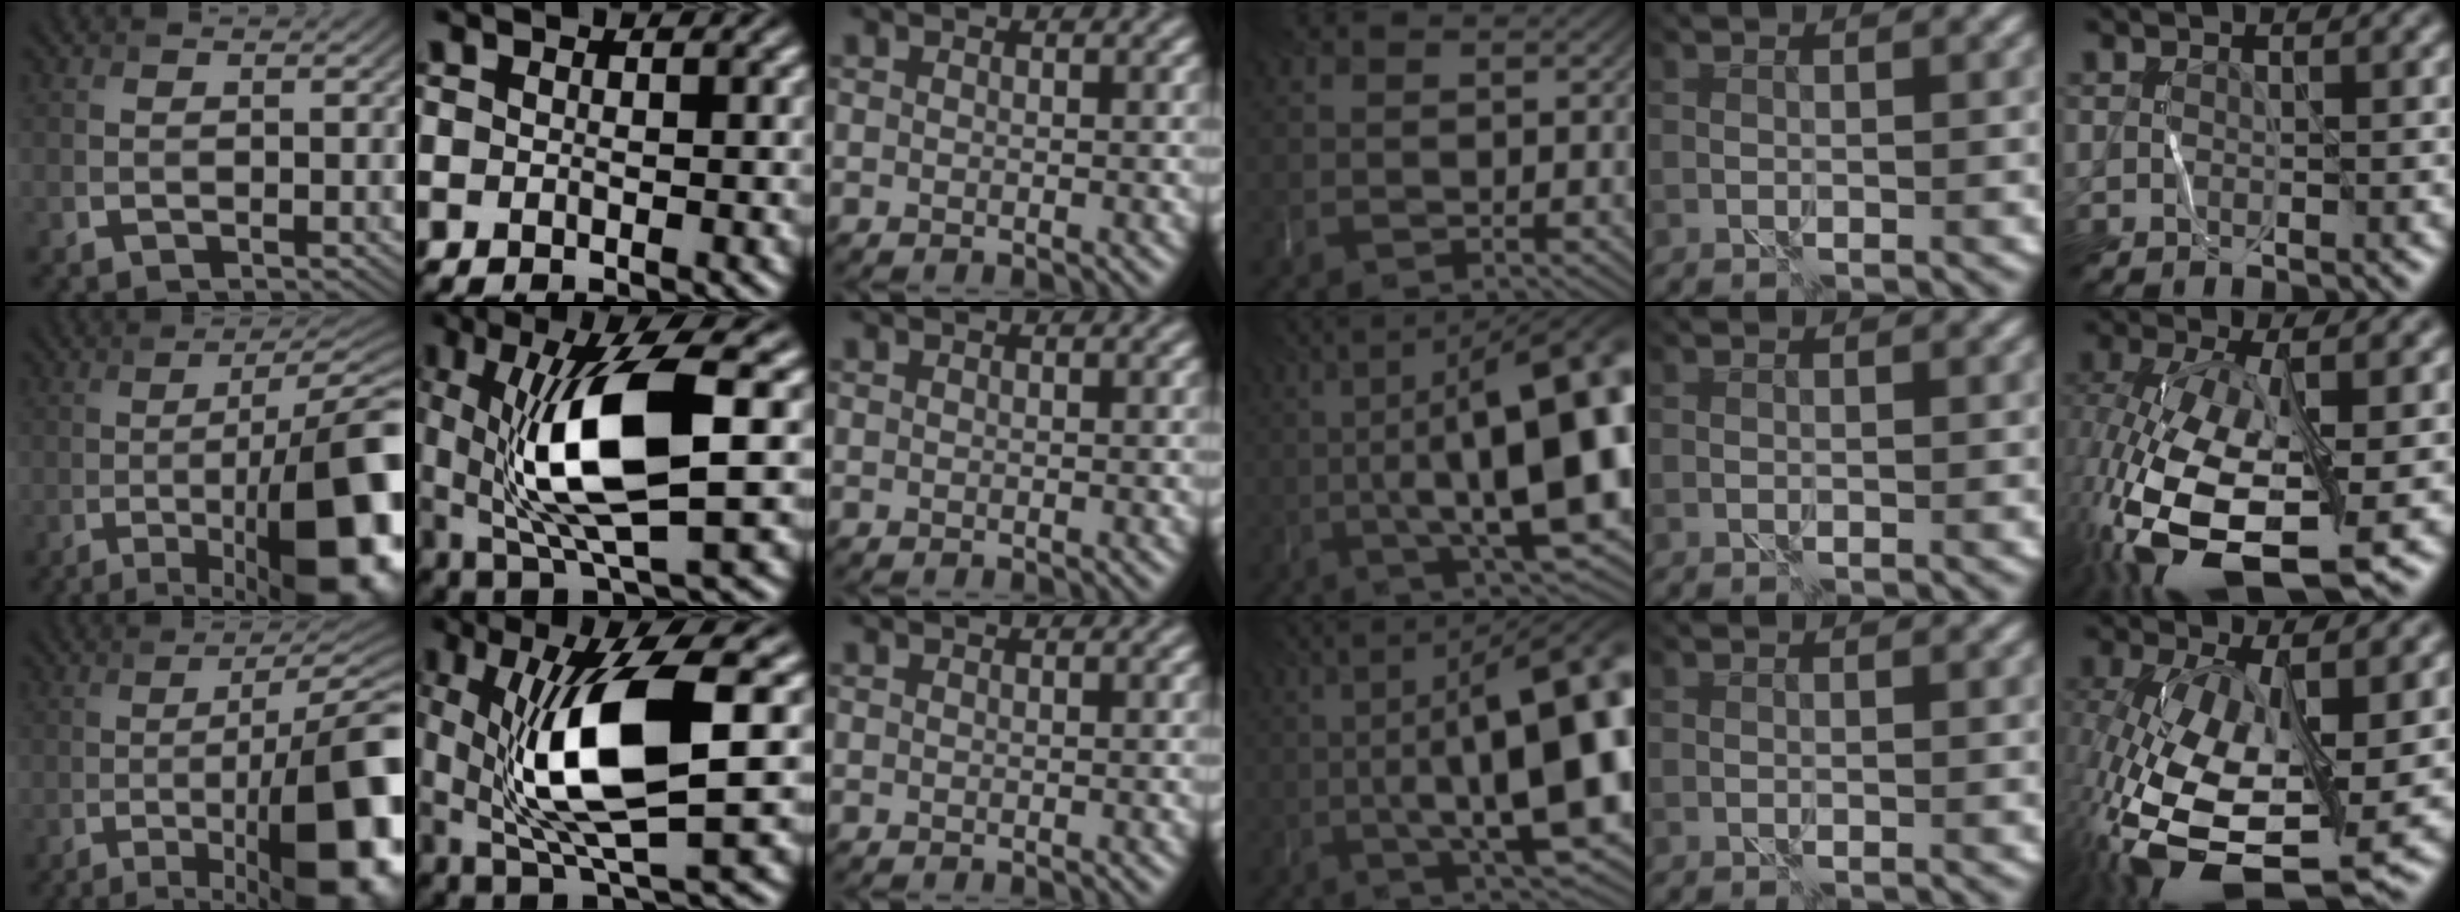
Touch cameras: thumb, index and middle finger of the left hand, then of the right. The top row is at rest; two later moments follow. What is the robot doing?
{"motion": "wrap", "object": "string"}